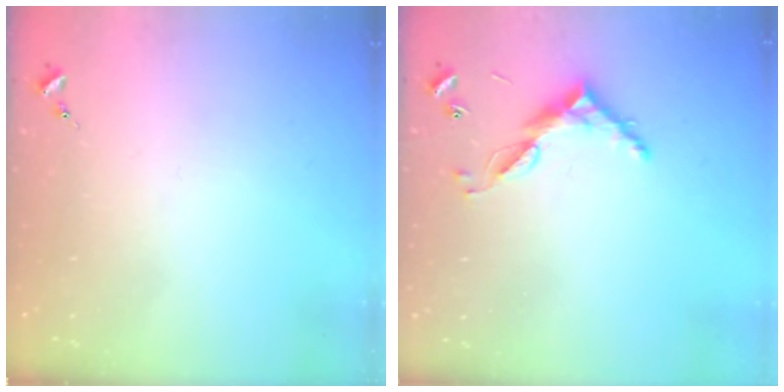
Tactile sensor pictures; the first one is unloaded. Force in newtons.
{"total": 8.7, "press": 8.7, "slide": 0.5}